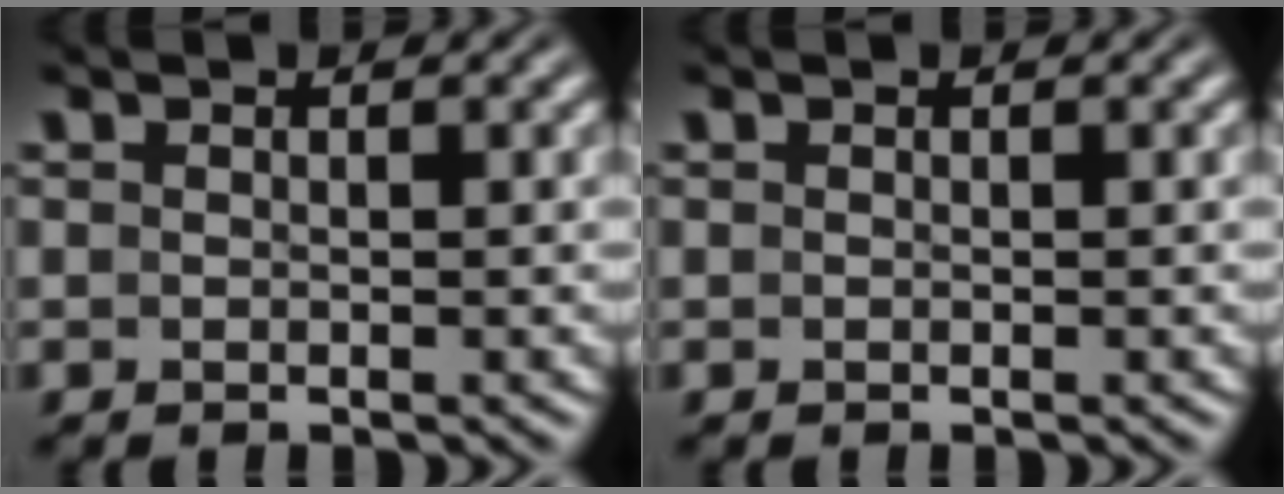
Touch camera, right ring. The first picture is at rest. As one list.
[{"total": 0.0}]